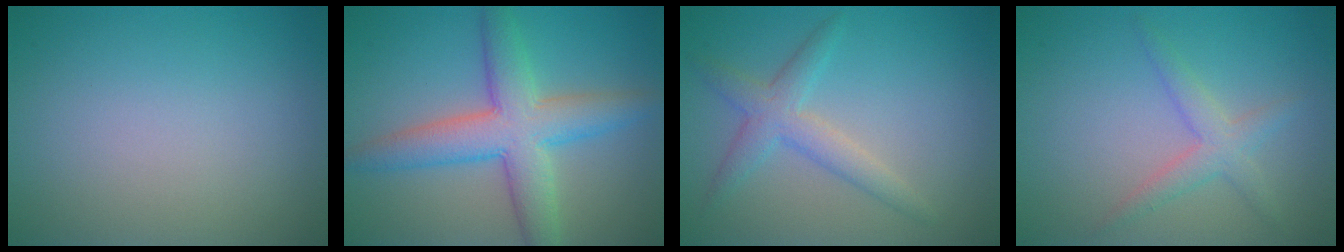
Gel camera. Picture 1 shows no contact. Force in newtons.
{"total": 6.7, "press": 6.7, "slide": 0.1}
{"total": 3.0, "press": 3.0, "slide": 0.1}
{"total": 2.4, "press": 2.4, "slide": 0.1}